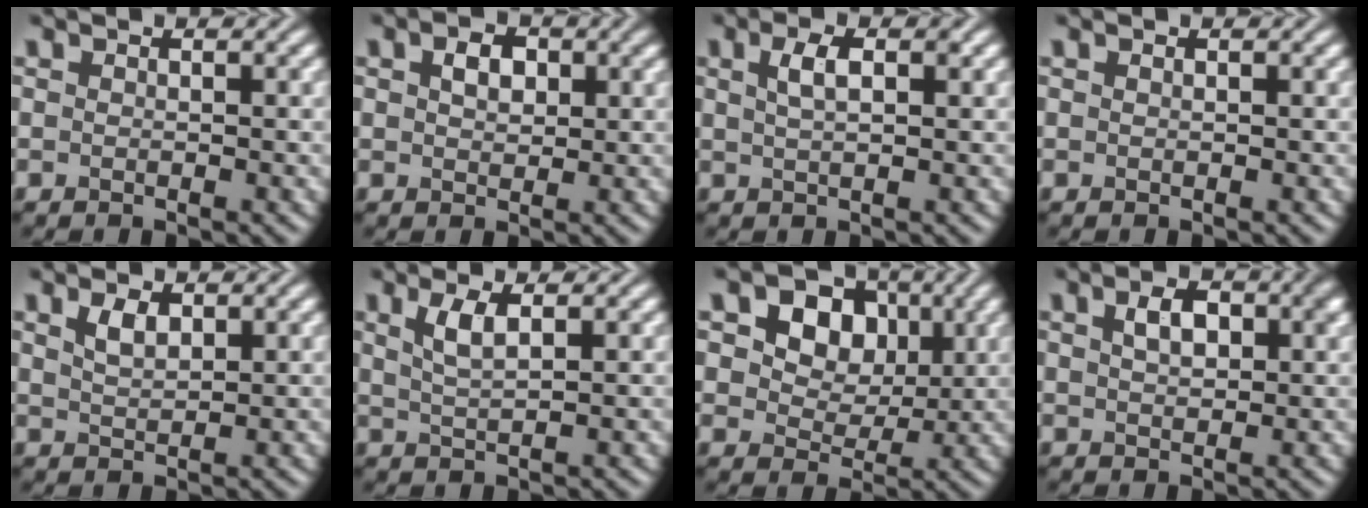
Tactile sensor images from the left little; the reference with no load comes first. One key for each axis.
{"total": 2.3, "fx": 0.8, "fy": 1.5, "fz": 1.6, "tx": -0.031, "ty": 0.003, "tz": 0.013}
{"total": 2.5, "fx": 0.9, "fy": 0.9, "fz": 2.1, "tx": -0.039, "ty": 0.006, "tz": 0.016}
{"total": 0.0}
{"total": 2.0, "fx": 1.1, "fy": 0.9, "fz": 1.3, "tx": -0.028, "ty": 0.002, "tz": 0.025}
{"total": 2.4, "fx": 1.1, "fy": 0.7, "fz": 2.1, "tx": -0.042, "ty": 0.000, "tz": 0.023}
{"total": 8.5, "fx": 3.3, "fy": 6.3, "fz": 4.7, "tx": -0.094, "ty": 0.011, "tz": 0.049}
{"total": 3.4, "fx": 1.1, "fy": 1.8, "fz": 2.7, "tx": -0.049, "ty": 0.007, "tz": 0.020}